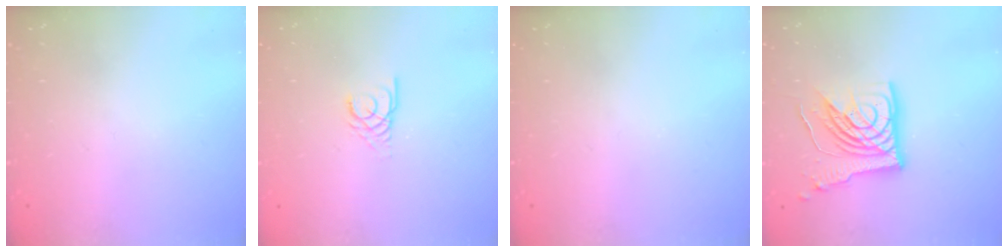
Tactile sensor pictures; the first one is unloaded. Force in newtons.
{"total": 1.3, "press": 1.3, "slide": 0.2}
{"total": 0.0}
{"total": 15.7, "press": 15.6, "slide": 1.8}